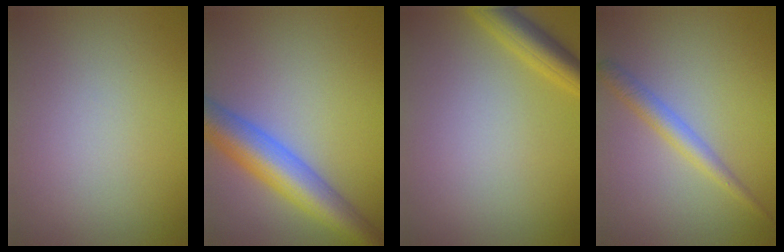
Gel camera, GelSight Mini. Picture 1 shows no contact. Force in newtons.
{"total": 7.3, "press": 7.3, "slide": 0.3}
{"total": 3.2, "press": 3.2, "slide": 0.3}
{"total": 2.1, "press": 2.1, "slide": 0.1}